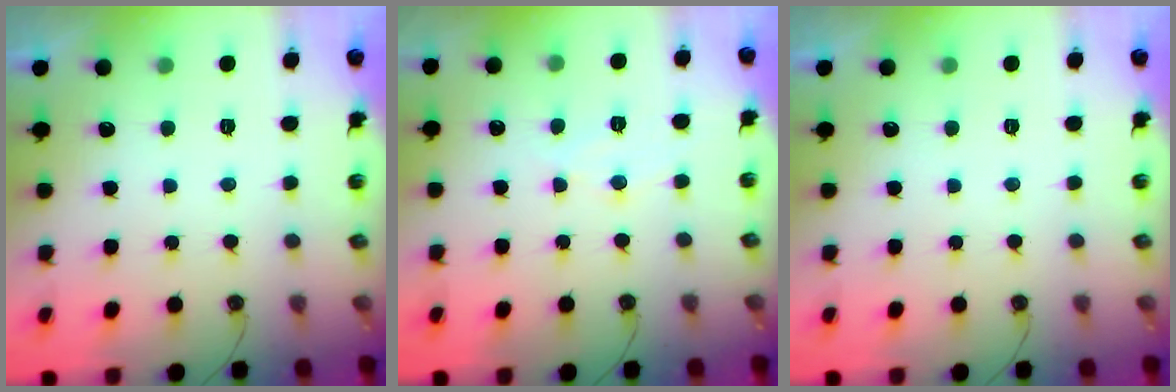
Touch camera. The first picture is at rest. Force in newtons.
{"total": 5.9, "press": 5.9, "slide": 0.2}
{"total": 0.0}